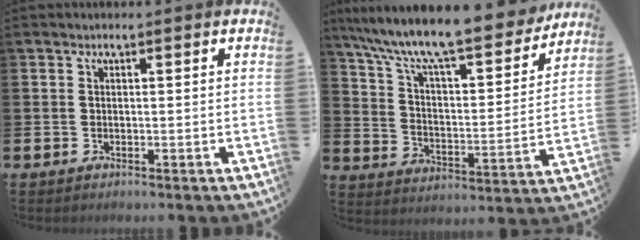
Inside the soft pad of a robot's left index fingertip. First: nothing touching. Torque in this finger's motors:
{"motor_torque": [0.72, -1.11, 1.06, 0.21]}